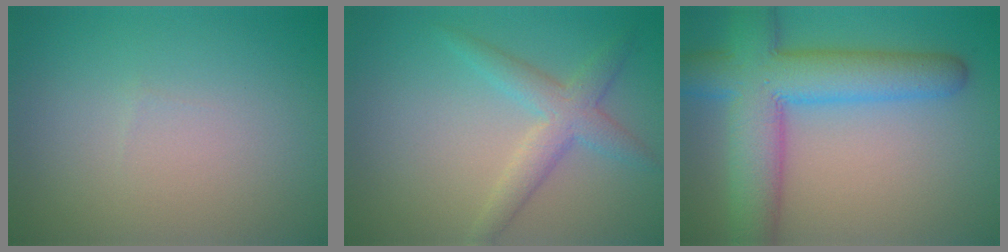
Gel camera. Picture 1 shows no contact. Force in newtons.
{"total": 3.4, "press": 3.4, "slide": 0.1}
{"total": 9.9, "press": 9.9, "slide": 0.4}